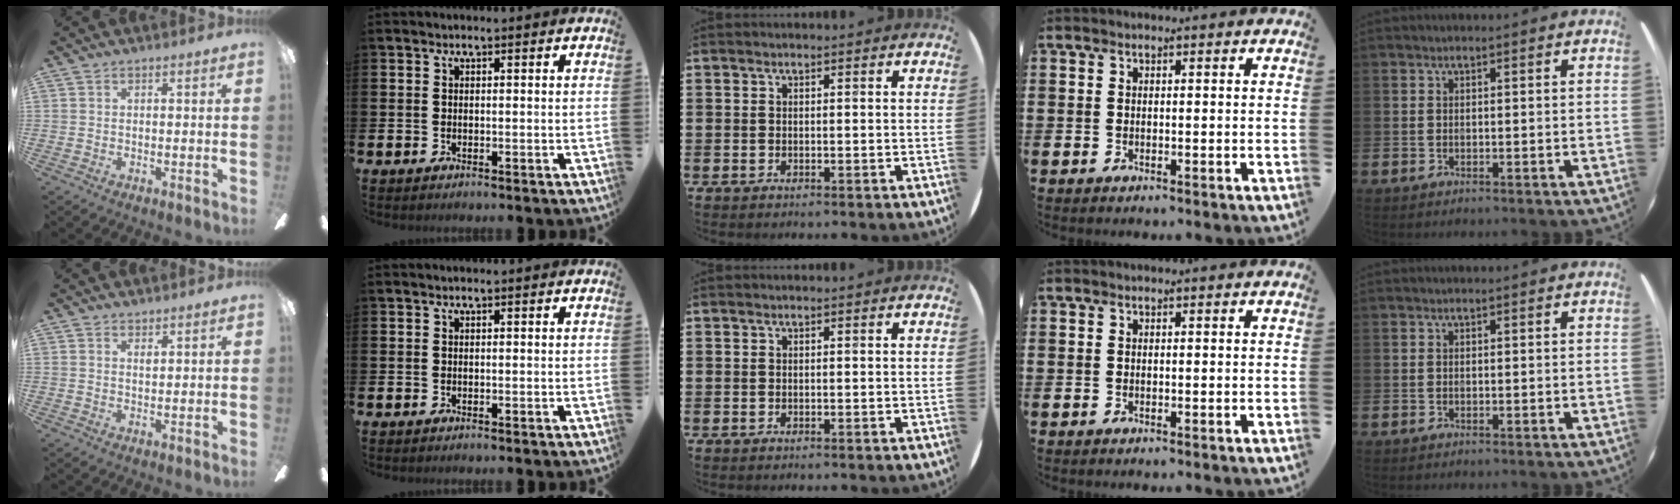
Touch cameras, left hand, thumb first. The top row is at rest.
{"thumb": {"total": 1.2, "force": [1.1, 0.3, 0.4], "torque": [-0.001, -0.004, 0.018]}}